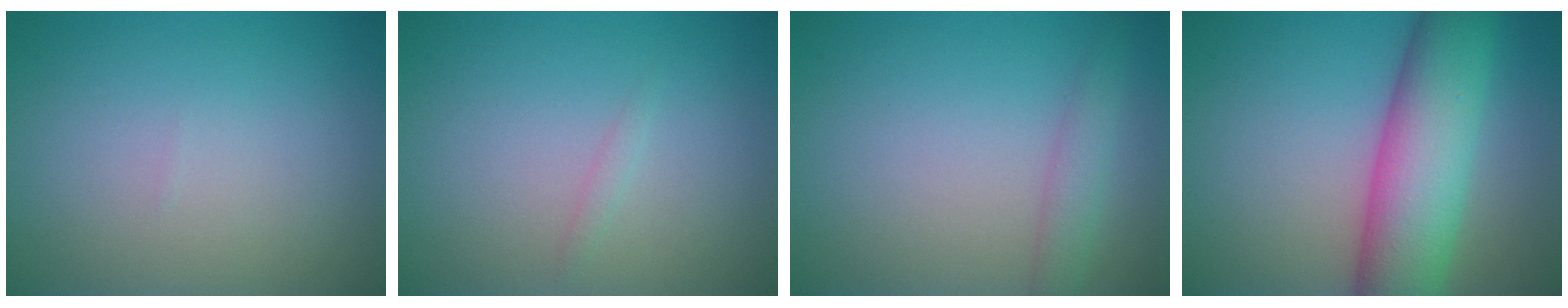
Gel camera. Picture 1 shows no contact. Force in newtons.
{"total": 0.6, "press": 0.6, "slide": 0.1}
{"total": 1.9, "press": 1.9, "slide": 0.1}
{"total": 9.9, "press": 9.8, "slide": 0.4}